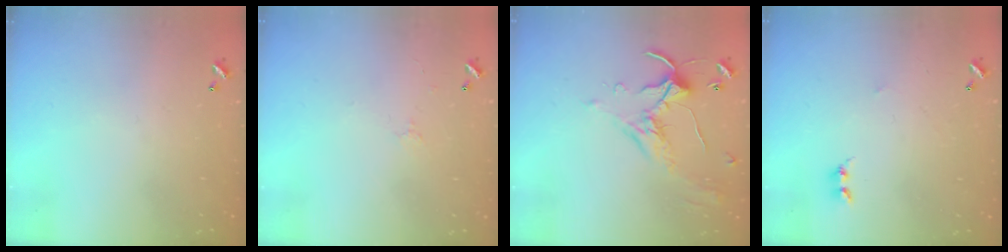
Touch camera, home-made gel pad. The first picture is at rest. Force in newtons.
{"total": 0.7, "press": 0.2, "slide": 0.6}
{"total": 1.2, "press": 0.6, "slide": 1.1}
{"total": 2.8, "press": 2.7, "slide": 0.4}